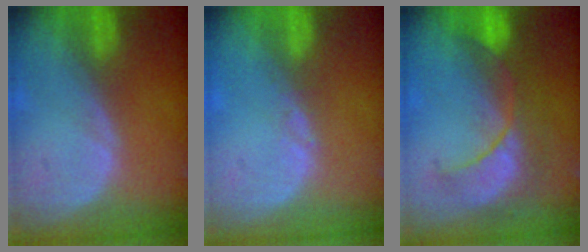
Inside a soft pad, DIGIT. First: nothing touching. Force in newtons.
{"total": 0.6, "press": 0.5, "slide": 0.3}
{"total": 8.5, "press": 8.4, "slide": 1.4}